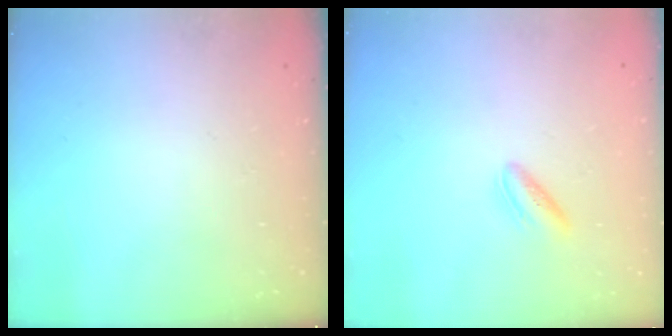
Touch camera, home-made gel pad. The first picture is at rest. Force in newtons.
{"total": 4.0, "press": 3.8, "slide": 1.0}